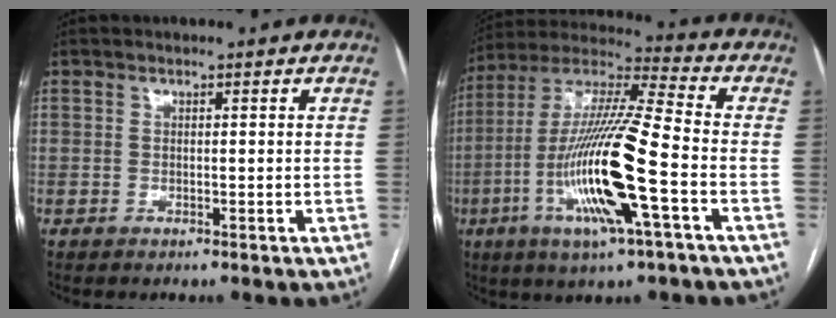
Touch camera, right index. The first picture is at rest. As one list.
[{"total": 19.0, "force": [-5.6, 0.9, 18.1], "torque": [-0.369, -0.014, -0.108]}]